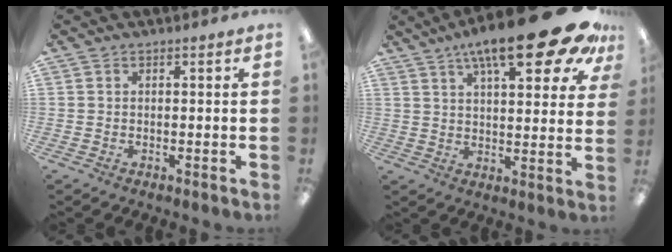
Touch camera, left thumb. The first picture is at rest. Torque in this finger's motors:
{"motor_torque": [2.02, 1.82, 1.97, -0.79, 0.12]}